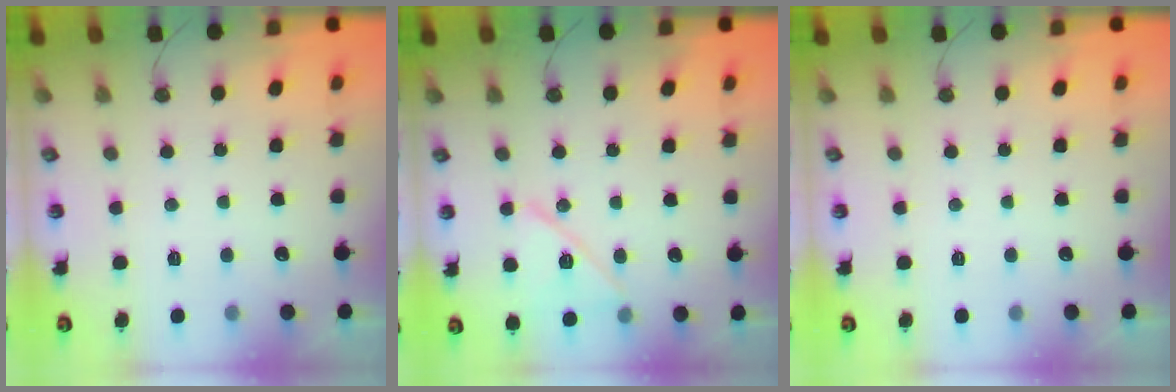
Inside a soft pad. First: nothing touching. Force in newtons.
{"total": 12.7, "press": 12.7, "slide": 0.7}
{"total": 0.0}